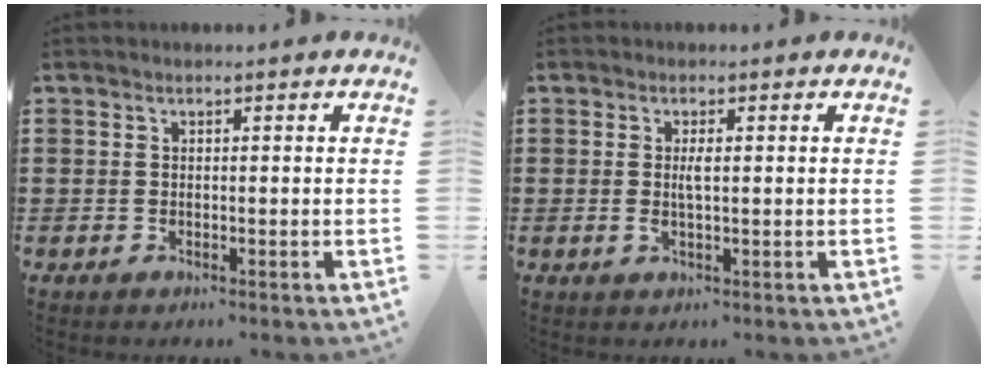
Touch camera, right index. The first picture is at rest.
{"total": 2.0, "force": [0.1, 0.3, 2.0], "torque": [-0.038, -0.003, 0.001]}